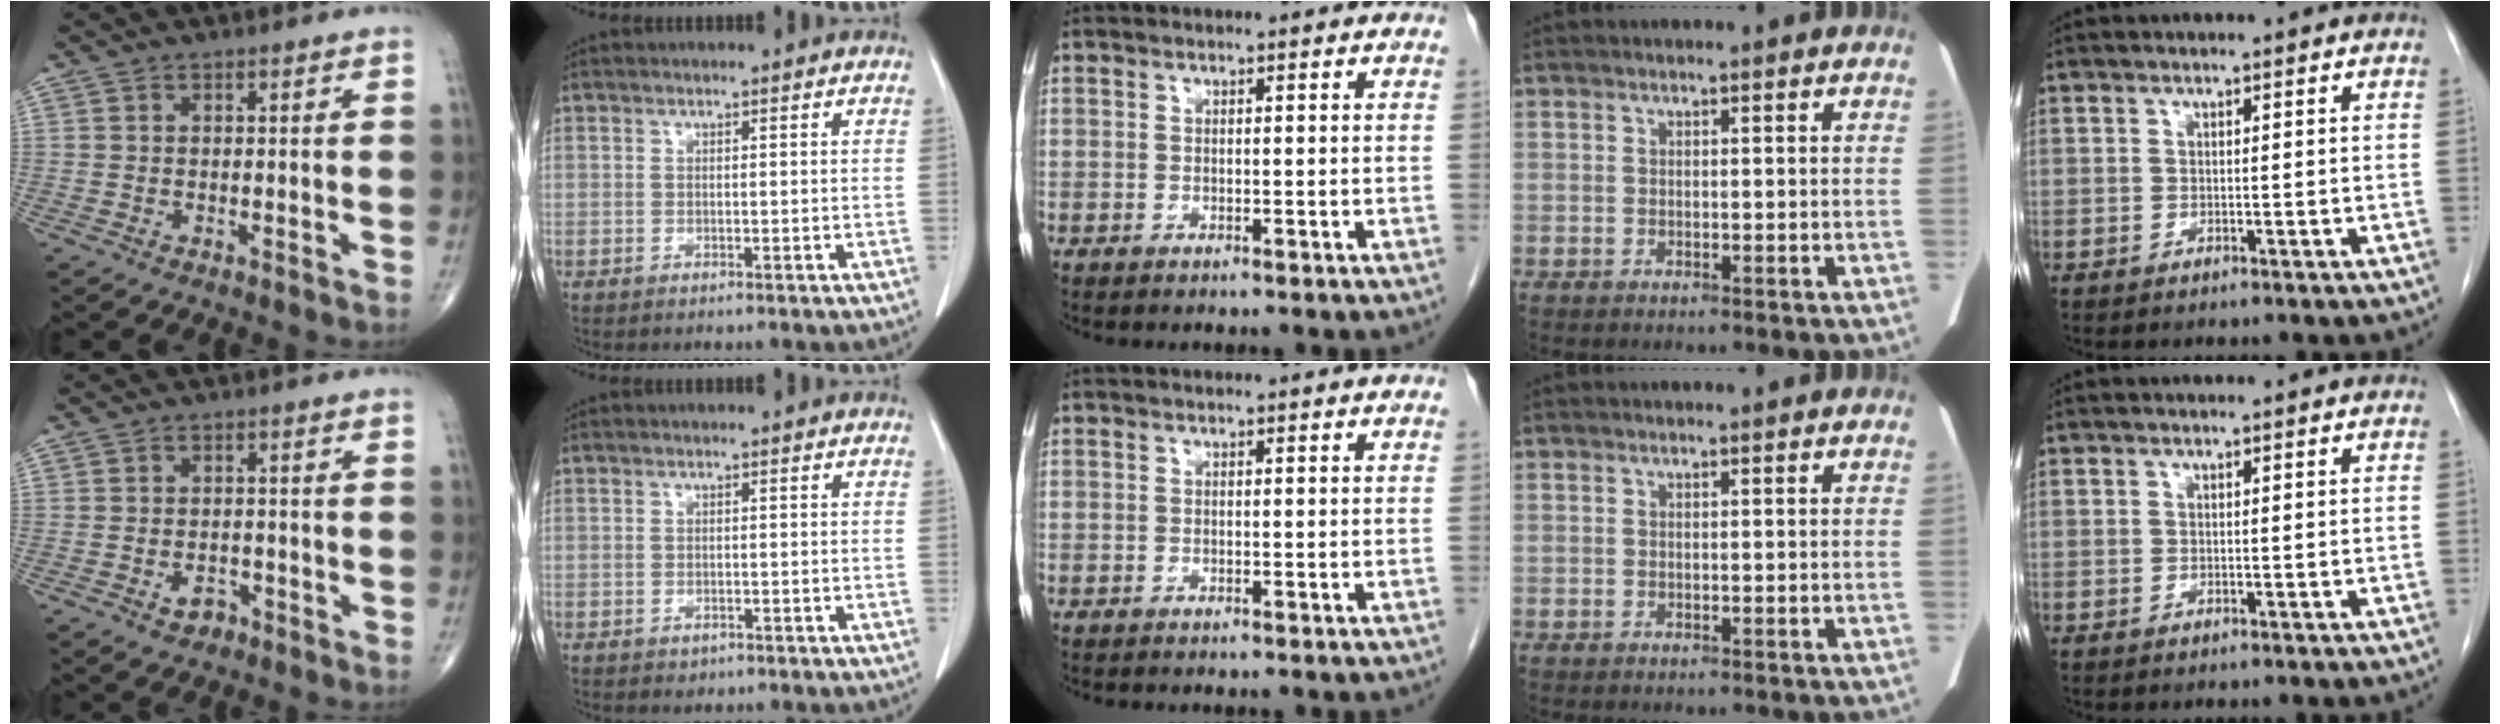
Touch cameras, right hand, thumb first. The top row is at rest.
{"thumb": {"total": 2.9, "force": [-1.7, 2.0, 1.3], "torque": [-0.009, 0.013, -0.022]}, "index": {"total": 1.0, "force": [-0.6, 0.7, 0.3], "torque": [-0.008, 0.000, -0.003]}}